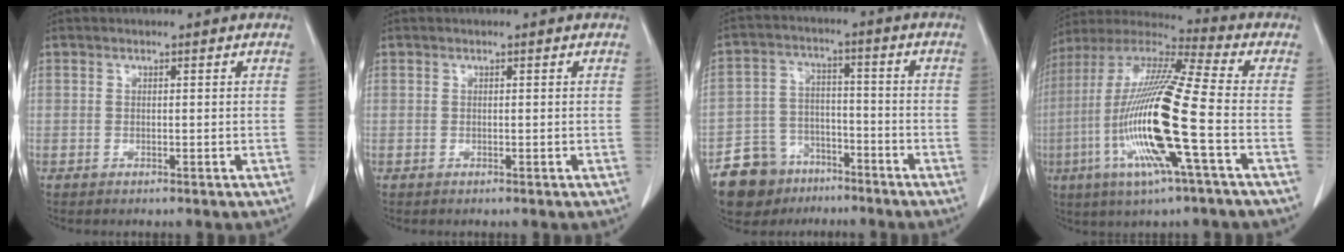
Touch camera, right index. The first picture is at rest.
{"total": 0.0}
{"total": 10.2, "force": [-7.2, 6.9, 2.0], "torque": [-0.047, 0.023, -0.119]}
{"total": 19.7, "force": [-4.8, 0.4, 19.1], "torque": [-0.399, -0.017, -0.101]}